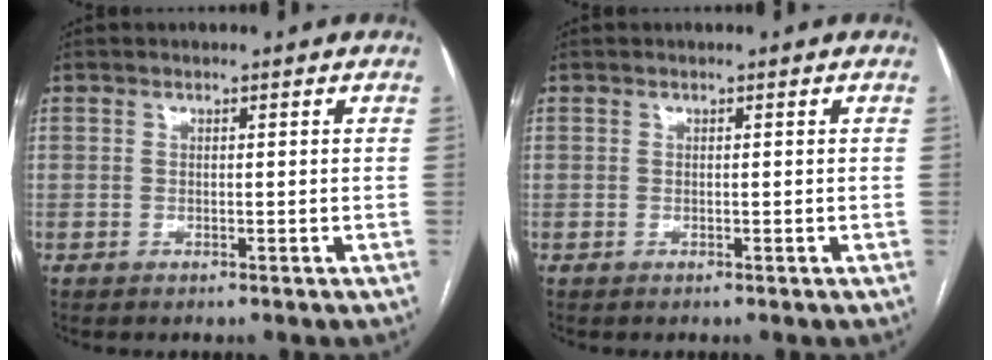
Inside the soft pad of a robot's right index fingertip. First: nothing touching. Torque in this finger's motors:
{"motor_torque": [0.00, 0.00, 0.00, 0.00]}